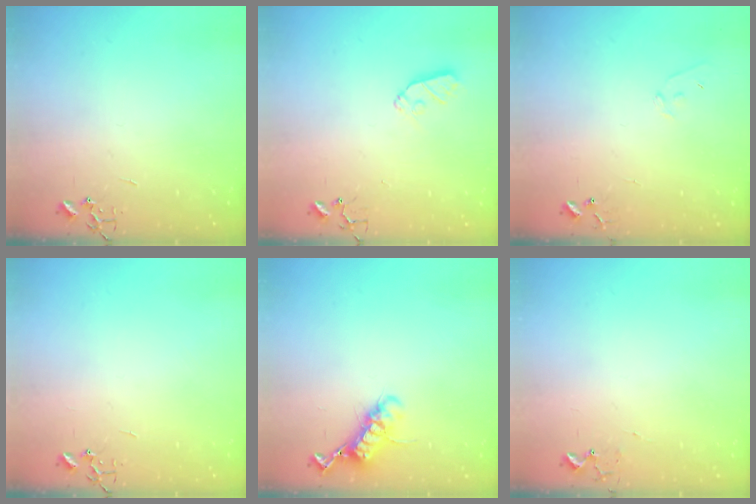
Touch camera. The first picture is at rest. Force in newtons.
{"total": 7.3, "press": 7.2, "slide": 0.5}
{"total": 6.8, "press": 6.7, "slide": 0.5}
{"total": 0.0}
{"total": 11.9, "press": 11.8, "slide": 0.9}
{"total": 5.4, "press": 5.4, "slide": 0.7}